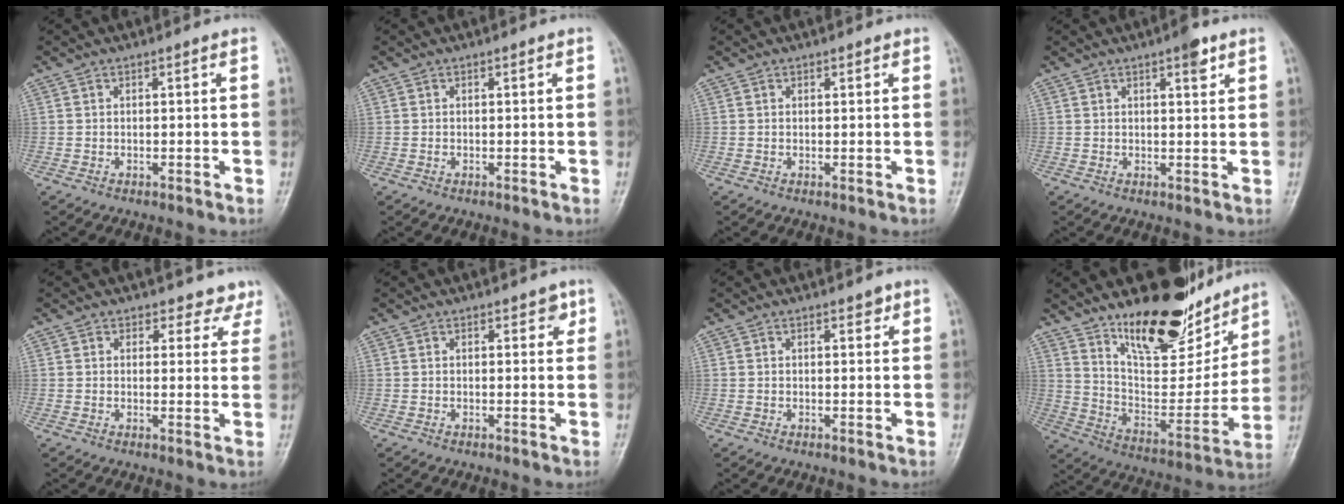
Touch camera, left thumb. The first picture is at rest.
{"total": 0.5, "force": [0.2, 0.4, 0.3], "torque": [0.002, 0.000, 0.000]}
{"total": 1.0, "force": [0.7, 0.6, 0.2], "torque": [0.007, -0.003, 0.005]}
{"total": 3.4, "force": [2.1, 1.1, 2.4], "torque": [-0.025, -0.009, 0.026]}
{"total": 5.0, "force": [4.1, 2.9, -0.3], "torque": [0.044, -0.023, 0.028]}
{"total": 2.9, "force": [1.9, 1.8, 1.4], "torque": [0.009, -0.008, 0.019]}
{"total": 1.5, "force": [1.0, 0.8, 0.8], "torque": [0.001, -0.004, 0.010]}
{"total": 22.1, "force": [15.7, 9.0, 12.8], "torque": [-0.142, -0.095, 0.259]}